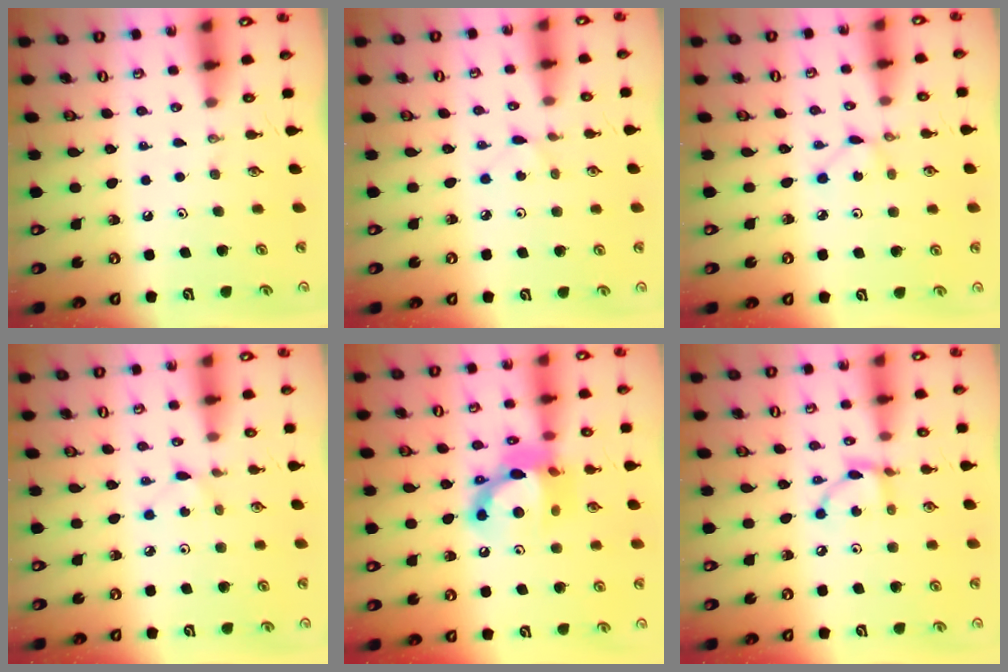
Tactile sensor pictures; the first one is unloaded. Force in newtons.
{"total": 1.9, "press": 1.9, "slide": 0.3}
{"total": 1.7, "press": 1.7, "slide": 0.3}
{"total": 2.8, "press": 2.8, "slide": 0.4}
{"total": 14.7, "press": 14.7, "slide": 1.2}
{"total": 6.8, "press": 6.8, "slide": 0.2}